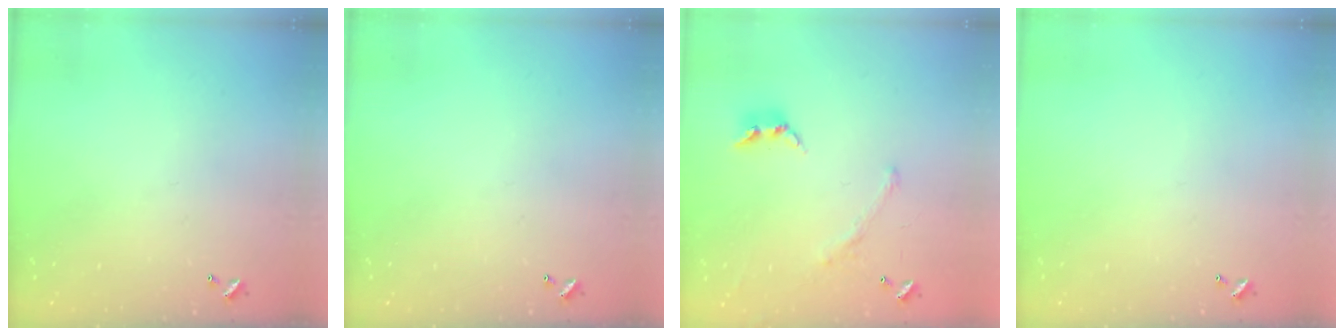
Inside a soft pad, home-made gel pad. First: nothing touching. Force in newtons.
{"total": 0.0}
{"total": 1.5, "press": 1.0, "slide": 1.2}
{"total": 0.0}